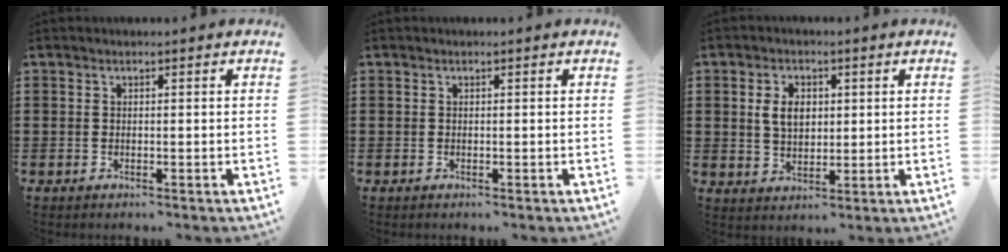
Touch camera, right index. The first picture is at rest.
{"total": 0.0}
{"total": 4.6, "force": [0.9, 3.1, 3.3], "torque": [-0.072, 0.006, 0.010]}